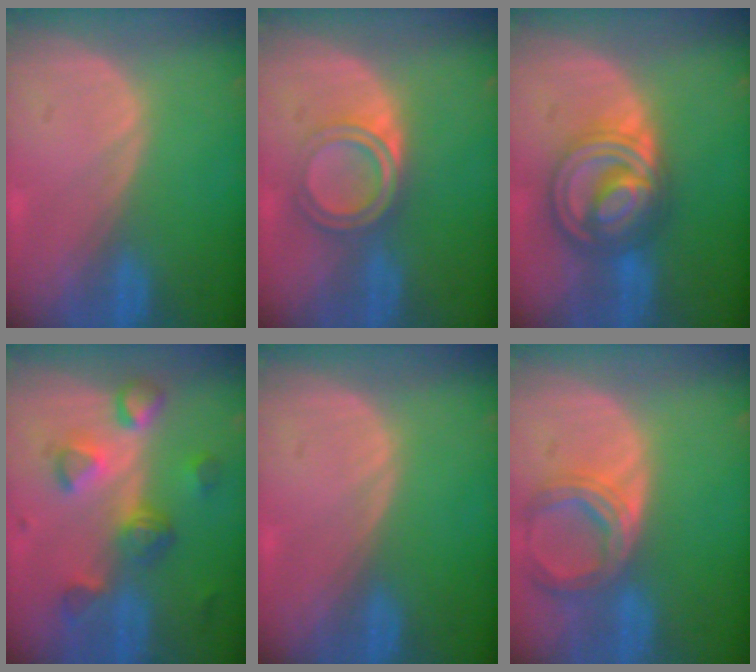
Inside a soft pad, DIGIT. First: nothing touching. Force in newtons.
{"total": 5.3, "press": 4.9, "slide": 2.0}
{"total": 9.2, "press": 9.2, "slide": 0.6}
{"total": 8.0, "press": 7.3, "slide": 3.1}
{"total": 0.0}
{"total": 7.0, "press": 6.5, "slide": 2.7}